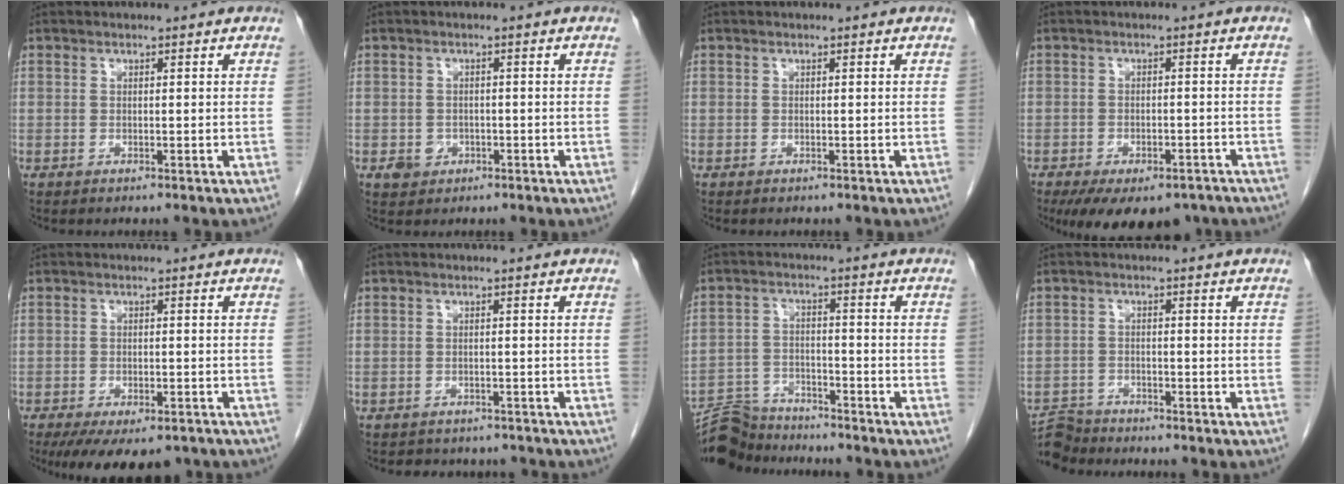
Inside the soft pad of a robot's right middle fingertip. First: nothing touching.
{"total": 2.5, "force": [-1.0, 2.2, 0.7], "torque": [-0.008, 0.006, -0.008]}
{"total": 0.0}
{"total": 13.4, "force": [-9.6, 6.4, 6.7], "torque": [-0.123, -0.014, -0.125]}
{"total": 10.7, "force": [-7.7, 4.6, 5.8], "torque": [-0.094, -0.014, -0.106]}
{"total": 5.6, "force": [-5.0, 2.4, 0.7], "torque": [-0.013, 0.004, -0.054]}
{"total": 8.4, "force": [-8.2, 1.9, 0.2], "torque": [-0.007, 0.006, -0.145]}
{"total": 5.3, "force": [-5.2, 1.1, -0.3], "torque": [0.009, -0.004, -0.097]}